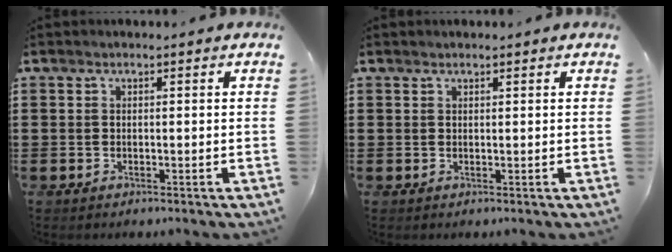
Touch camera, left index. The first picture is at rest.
{"total": 0.5, "force": [0.5, 0.1, 0.2], "torque": [-0.005, -0.001, 0.011]}